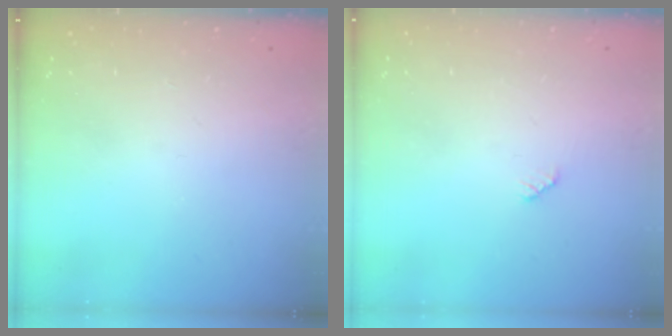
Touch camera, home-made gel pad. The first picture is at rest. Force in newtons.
{"total": 2.5, "press": 2.5, "slide": 0.4}